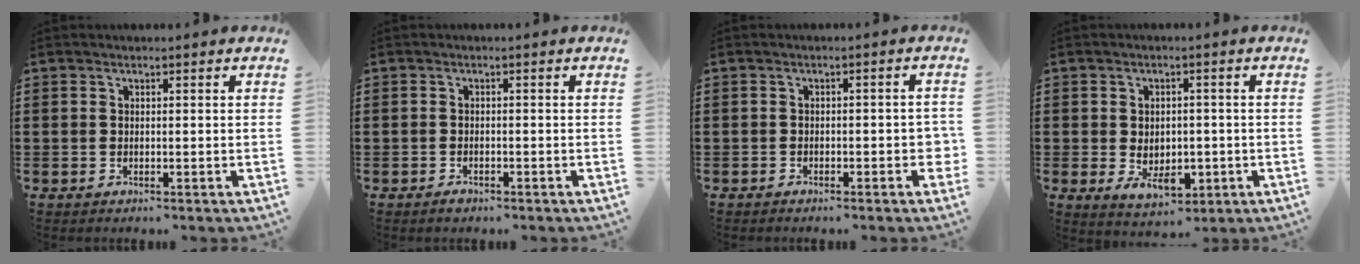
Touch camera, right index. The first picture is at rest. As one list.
[{"total": 0.9, "force": [-0.8, 0.4, 0.3], "torque": [-0.009, -0.002, -0.015]}, {"total": 2.3, "force": [-1.3, 0.9, 1.6], "torque": [-0.027, 0.002, -0.026]}, {"total": 4.9, "force": [-1.3, 3.3, 3.4], "torque": [-0.054, -0.002, -0.028]}]